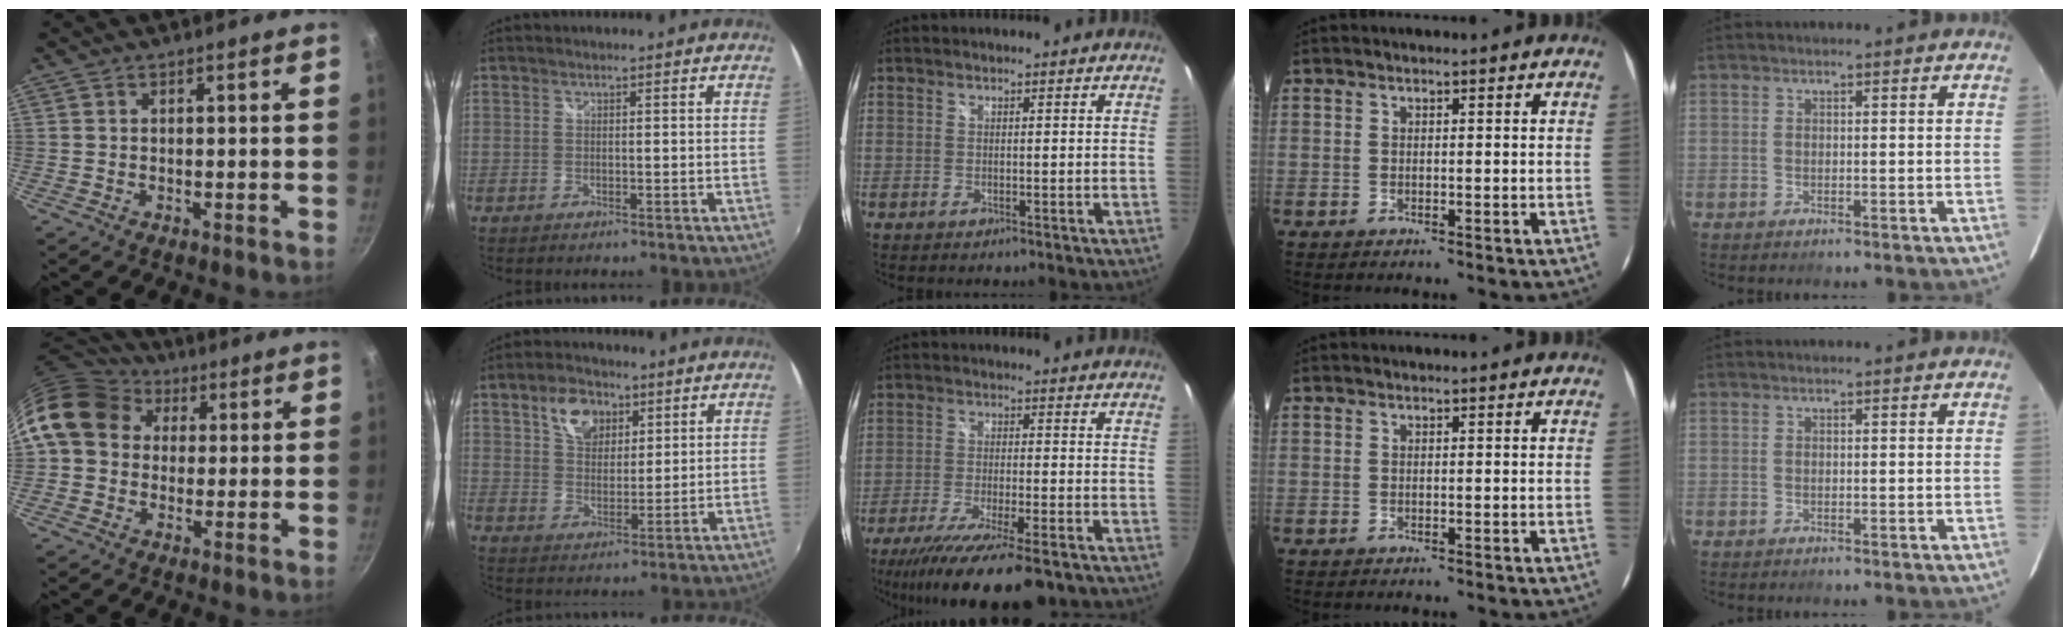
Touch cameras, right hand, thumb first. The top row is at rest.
{"thumb": {"total": 14.4, "force": [3.6, 11.9, 7.3], "torque": [-0.114, 0.028, 0.048]}, "index": {"total": 8.6, "force": [4.4, 5.7, 4.7], "torque": [-0.079, 0.019, 0.078]}, "middle": {"total": 16.4, "force": [-12.4, 2.8, 10.4], "torque": [-0.204, -0.057, -0.202]}}